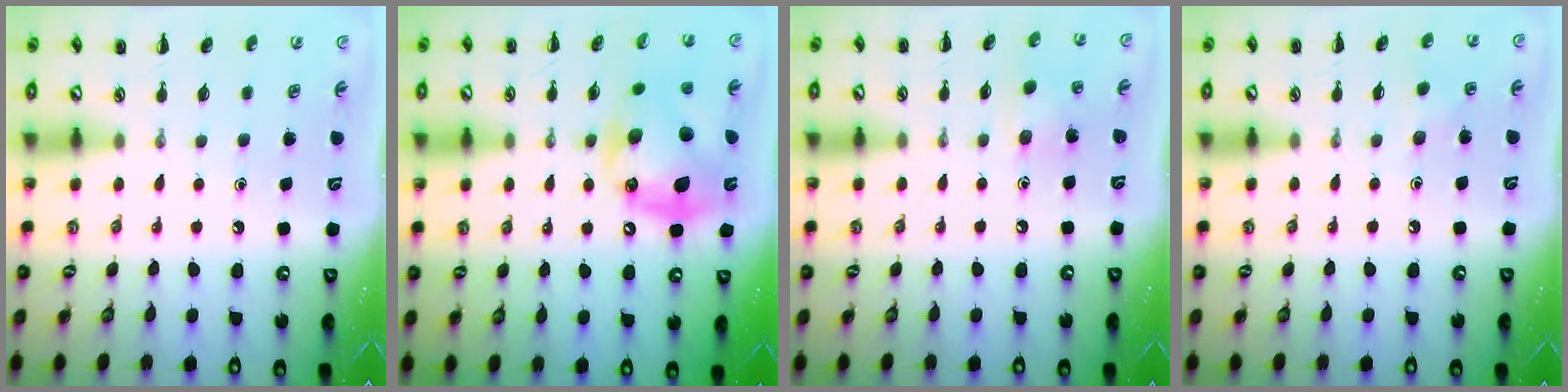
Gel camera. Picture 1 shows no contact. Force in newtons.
{"total": 16.5, "press": 16.5, "slide": 0.9}
{"total": 6.2, "press": 6.1, "slide": 1.1}
{"total": 5.3, "press": 5.2, "slide": 1.0}